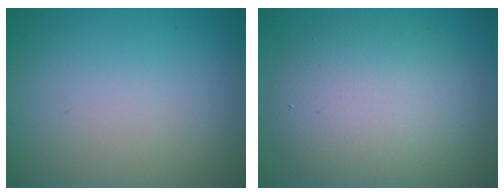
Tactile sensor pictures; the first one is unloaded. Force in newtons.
{"total": 7.5, "press": 7.5, "slide": 0.3}